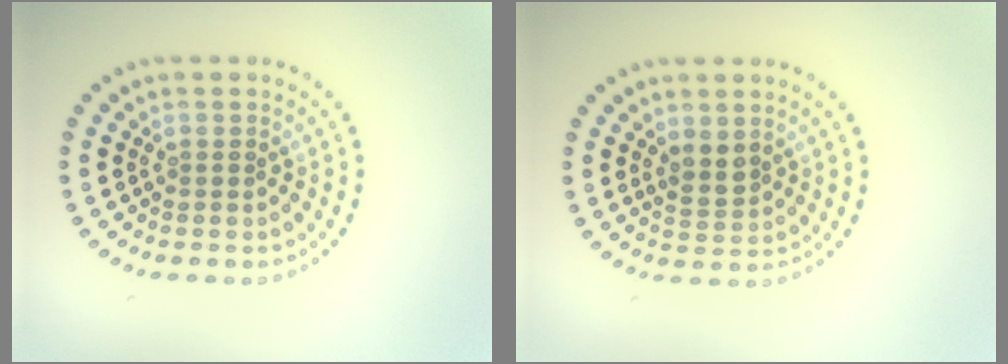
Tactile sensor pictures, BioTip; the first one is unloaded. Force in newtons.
{"total": 1.7, "press": 1.5, "slide": 0.8}